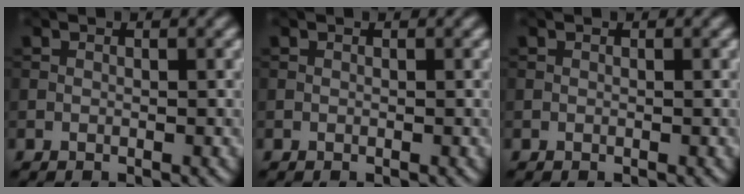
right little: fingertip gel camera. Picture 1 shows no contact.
{"total": 0.0}
{"total": 0.0}